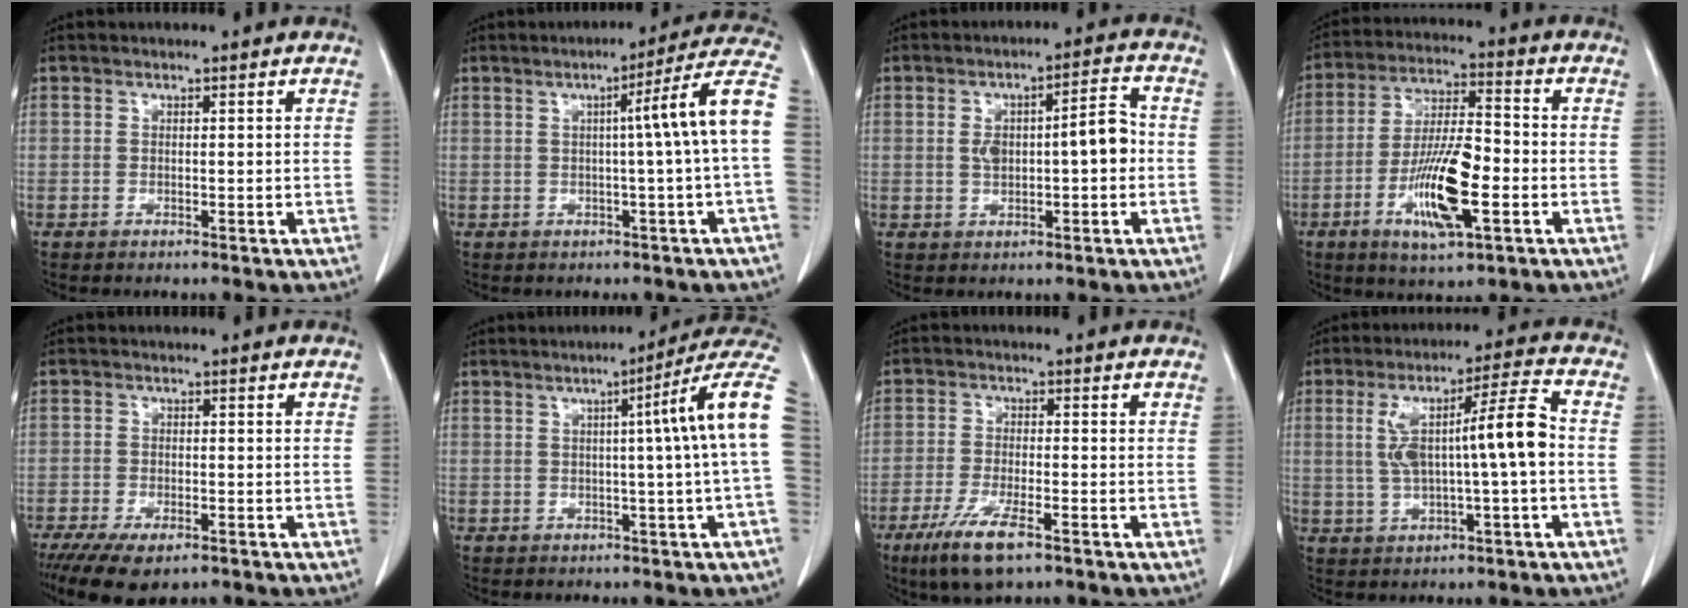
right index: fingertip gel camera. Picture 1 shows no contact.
{"total": 10.4, "force": [0.4, -1.8, 10.2], "torque": [-0.122, 0.022, 0.000]}
{"total": 7.5, "force": [0.0, 2.2, 7.1], "torque": [-0.120, 0.027, 0.004]}
{"total": 12.8, "force": [-4.2, 2.7, 11.8], "torque": [-0.226, -0.007, -0.072]}
{"total": 8.4, "force": [-5.8, 3.1, 5.2], "torque": [-0.084, -0.014, -0.090]}
{"total": 11.0, "force": [1.4, -1.9, 10.8], "torque": [-0.121, 0.023, 0.009]}
{"total": 8.0, "force": [-4.8, 1.5, 6.1], "torque": [-0.122, -0.018, -0.084]}
{"total": 11.1, "force": [0.3, 0.8, 11.0], "torque": [-0.197, 0.027, 0.008]}